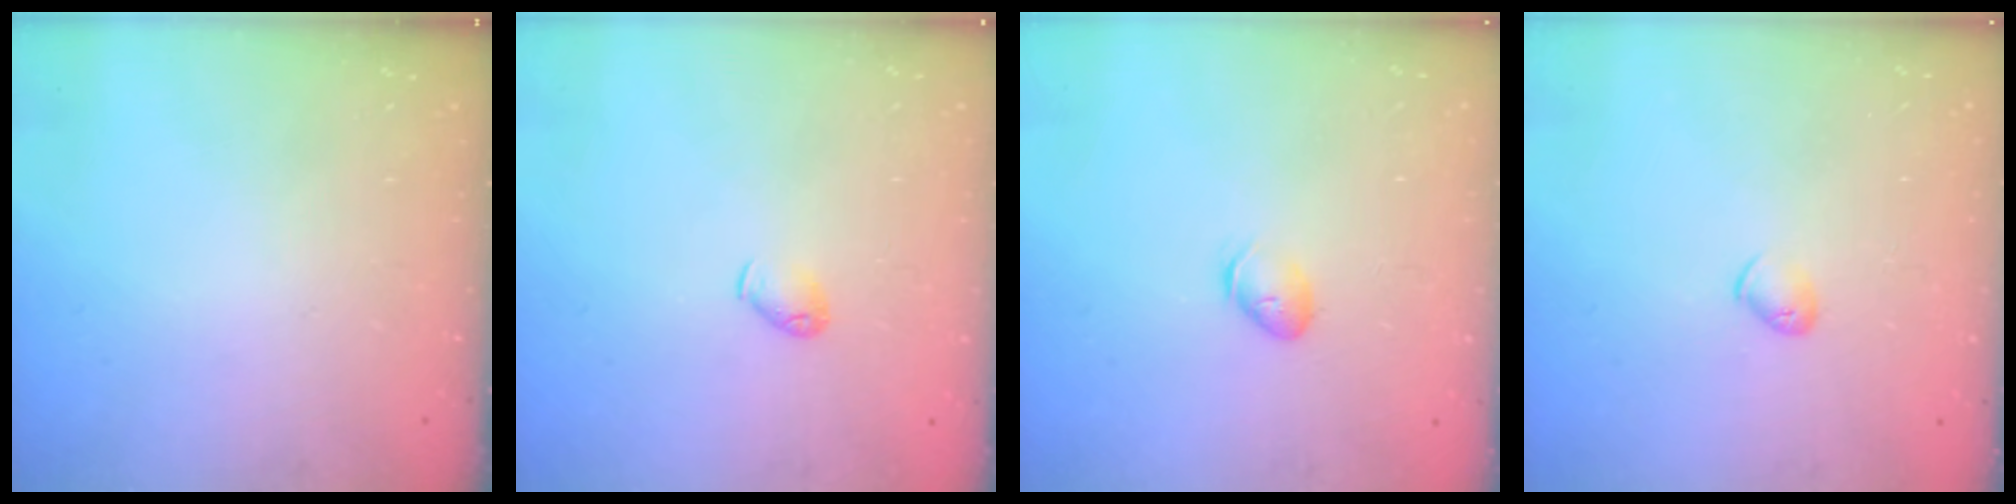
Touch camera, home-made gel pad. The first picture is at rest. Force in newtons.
{"total": 4.6, "press": 4.5, "slide": 1.0}
{"total": 6.4, "press": 6.2, "slide": 1.6}
{"total": 4.8, "press": 4.7, "slide": 0.8}